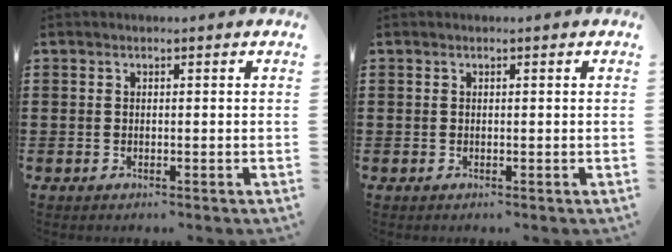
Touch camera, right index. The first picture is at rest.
{"total": 0.0}